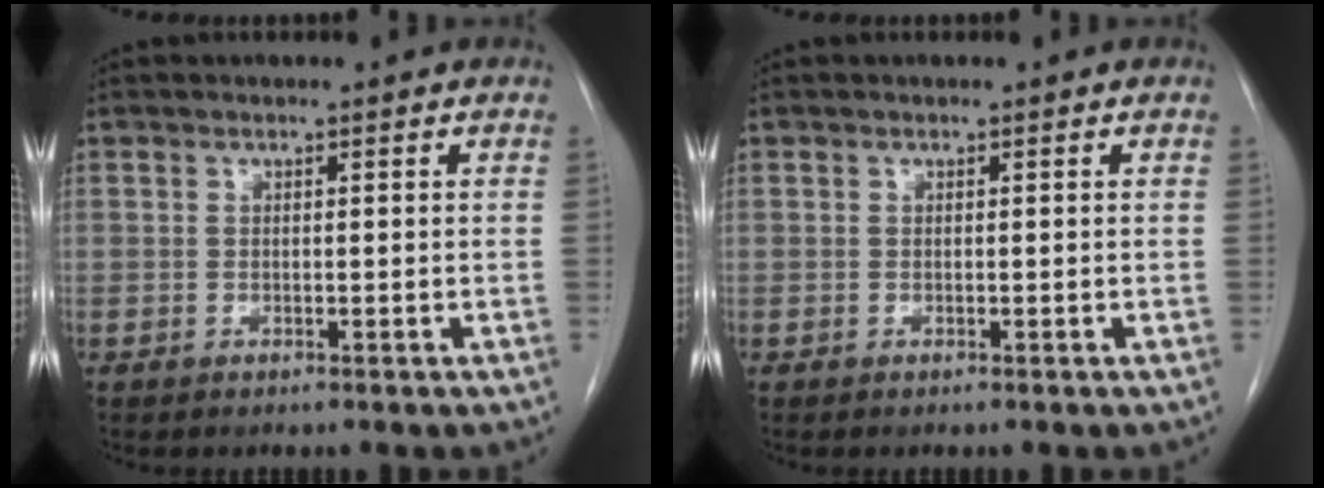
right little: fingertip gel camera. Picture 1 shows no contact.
{"total": 0.0}